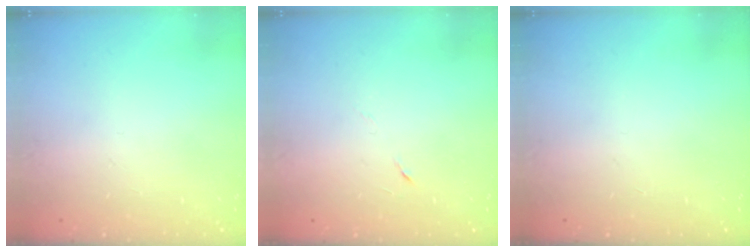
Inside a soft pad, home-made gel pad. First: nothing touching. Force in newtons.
{"total": 2.9, "press": 2.7, "slide": 1.0}
{"total": 0.0}